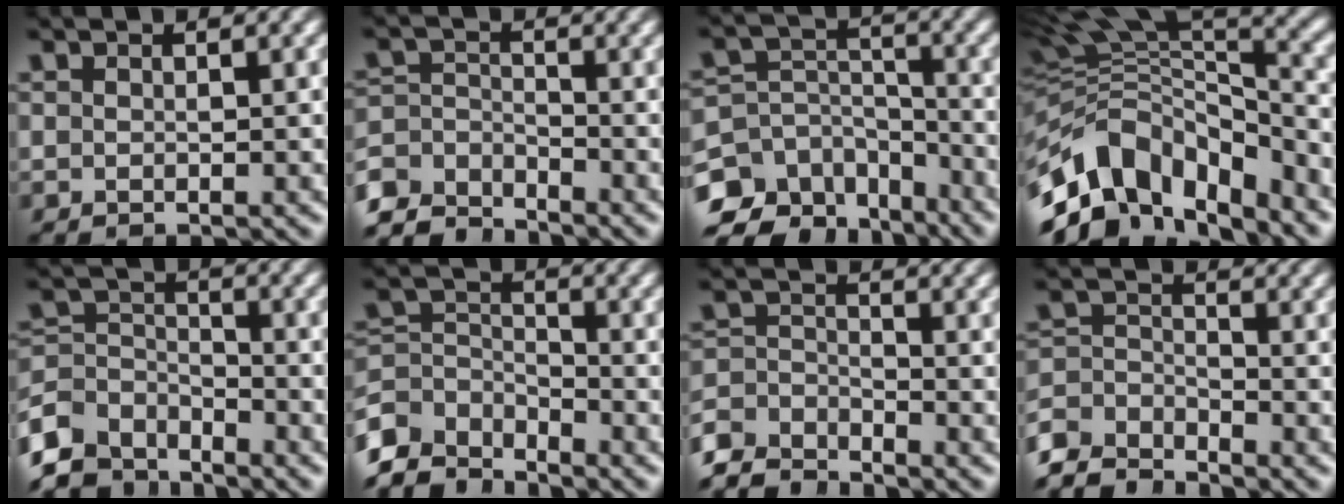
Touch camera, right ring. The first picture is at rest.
{"total": 5.3, "force": [-4.0, 3.0, 1.9], "torque": [-0.051, -0.033, -0.058]}
{"total": 10.1, "force": [-5.5, 6.9, 4.9], "torque": [-0.085, -0.041, -0.082]}
{"total": 12.8, "force": [-3.5, 9.4, 7.9], "torque": [-0.165, -0.038, -0.046]}
{"total": 6.8, "force": [-4.1, 4.6, 2.8], "torque": [-0.076, -0.043, -0.055]}
{"total": 6.3, "force": [-3.6, 4.4, 2.7], "torque": [-0.072, -0.045, -0.048]}
{"total": 4.7, "force": [-3.5, 2.8, 1.5], "torque": [-0.032, -0.025, -0.060]}
{"total": 5.0, "force": [-3.4, 3.2, 1.7], "torque": [-0.044, -0.030, -0.056]}